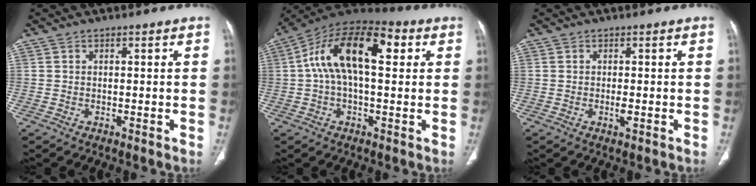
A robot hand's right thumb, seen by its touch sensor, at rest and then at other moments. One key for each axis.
{"total": 17.0, "fx": 3.6, "fy": 8.3, "fz": 14.5, "tx": -0.241, "ty": 0.044, "tz": 0.052}
{"total": 0.9, "fx": -0.2, "fy": 0.3, "fz": 0.9, "tx": -0.019, "ty": -0.003, "tz": -0.002}